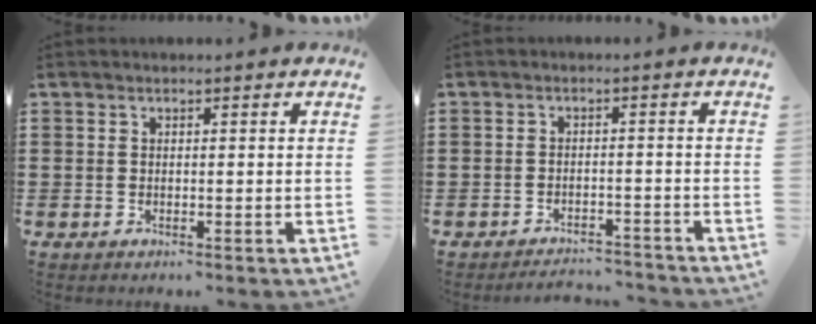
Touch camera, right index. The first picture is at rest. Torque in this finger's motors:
{"motor_torque": [-1.72, 0.42, -1.05, -0.21]}